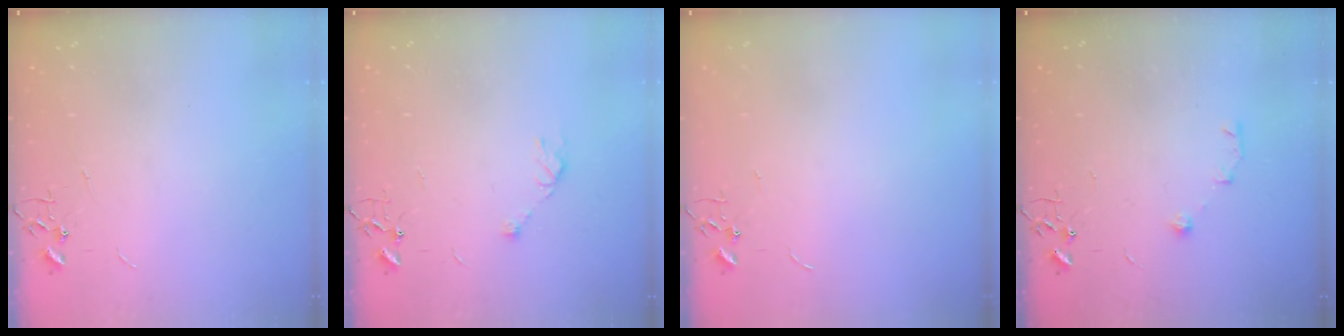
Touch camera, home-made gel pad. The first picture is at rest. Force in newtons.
{"total": 5.0, "press": 4.9, "slide": 0.7}
{"total": 0.0}
{"total": 7.3, "press": 7.2, "slide": 1.4}